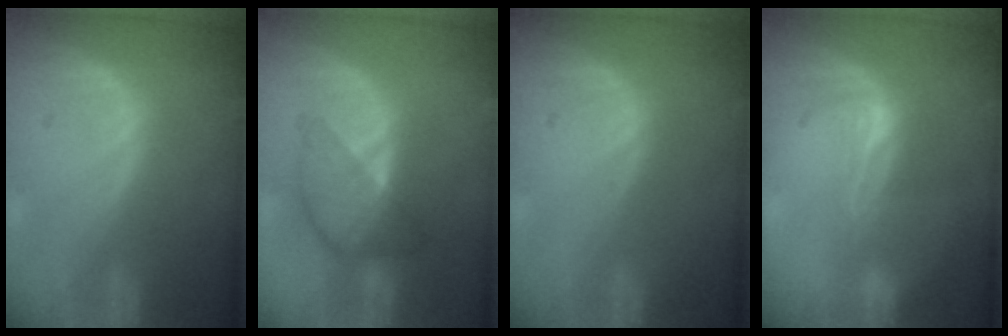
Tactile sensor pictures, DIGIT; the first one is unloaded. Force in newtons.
{"total": 6.2, "press": 6.2, "slide": 0.4}
{"total": 0.0}
{"total": 2.7, "press": 2.3, "slide": 1.5}